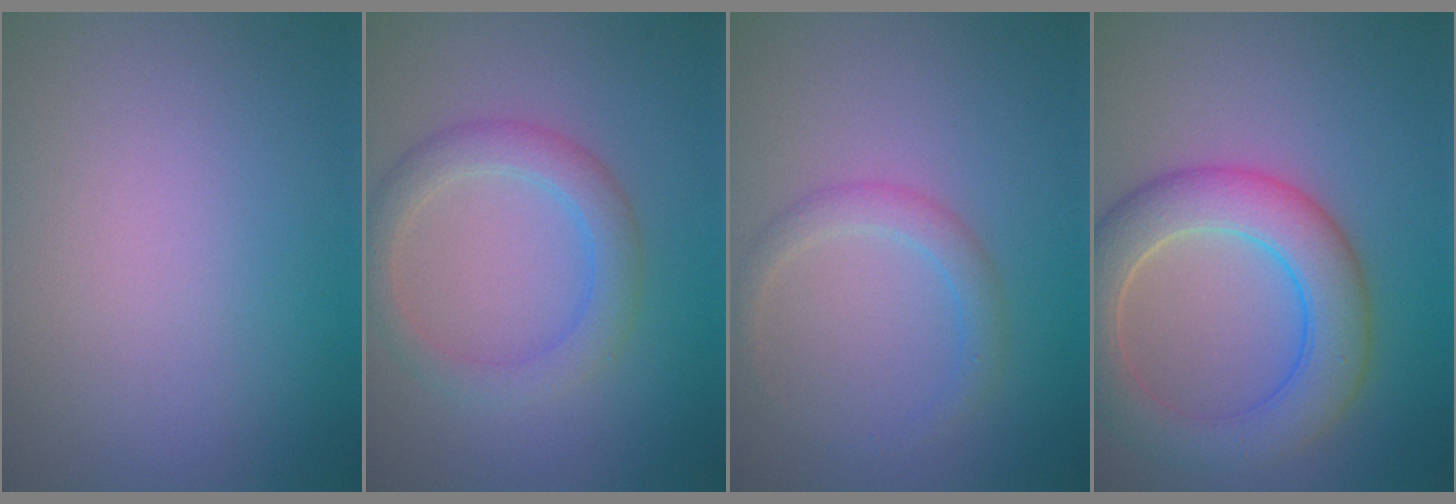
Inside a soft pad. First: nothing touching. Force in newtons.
{"total": 3.2, "press": 3.2, "slide": 0.1}
{"total": 1.9, "press": 1.9, "slide": 0.2}
{"total": 6.8, "press": 6.8, "slide": 0.4}